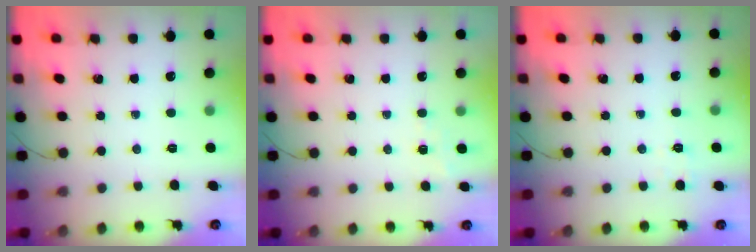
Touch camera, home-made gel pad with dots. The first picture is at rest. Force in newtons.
{"total": 3.5, "press": 3.3, "slide": 1.3}
{"total": 2.0, "press": 1.0, "slide": 1.7}